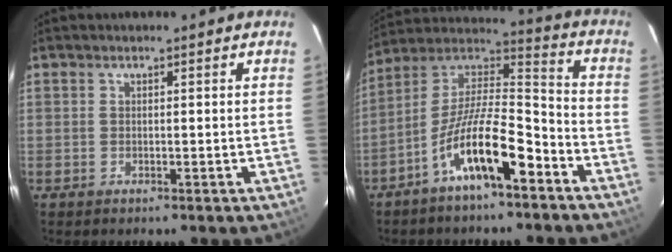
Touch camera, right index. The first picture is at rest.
{"total": 14.6, "force": [-8.3, 3.9, 11.4], "torque": [-0.208, 0.008, -0.151]}